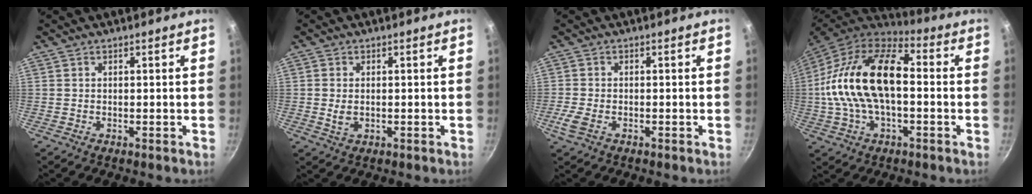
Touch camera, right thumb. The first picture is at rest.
{"total": 2.9, "force": [-0.2, 1.9, 2.2], "torque": [-0.044, -0.002, -0.002]}
{"total": 3.5, "force": [-1.5, 2.0, 2.4], "torque": [-0.061, 0.000, -0.032]}
{"total": 21.6, "force": [0.1, 11.8, 18.1], "torque": [-0.329, 0.034, -0.011]}